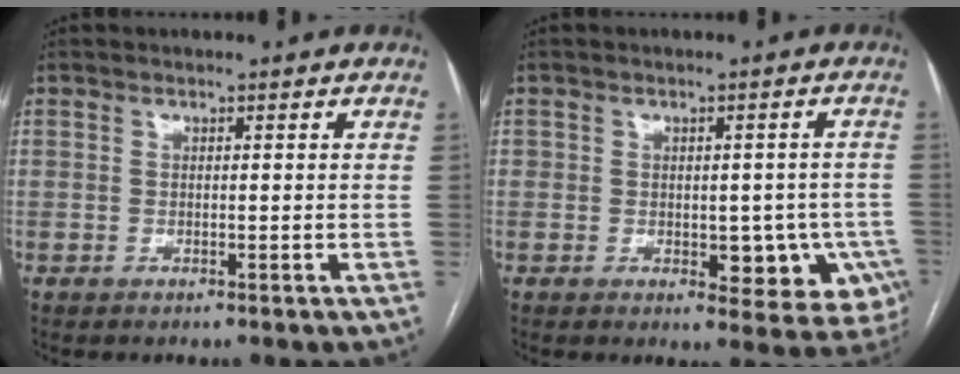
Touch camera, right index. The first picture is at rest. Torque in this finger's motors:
{"motor_torque": [-0.07, 0.07, 0.26, 0.03]}